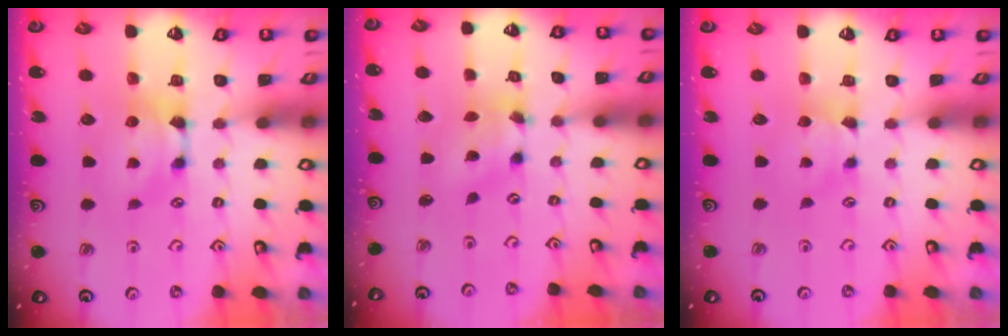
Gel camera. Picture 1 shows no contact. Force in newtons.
{"total": 3.2, "press": 2.8, "slide": 1.6}
{"total": 1.4, "press": 1.4, "slide": 0.3}